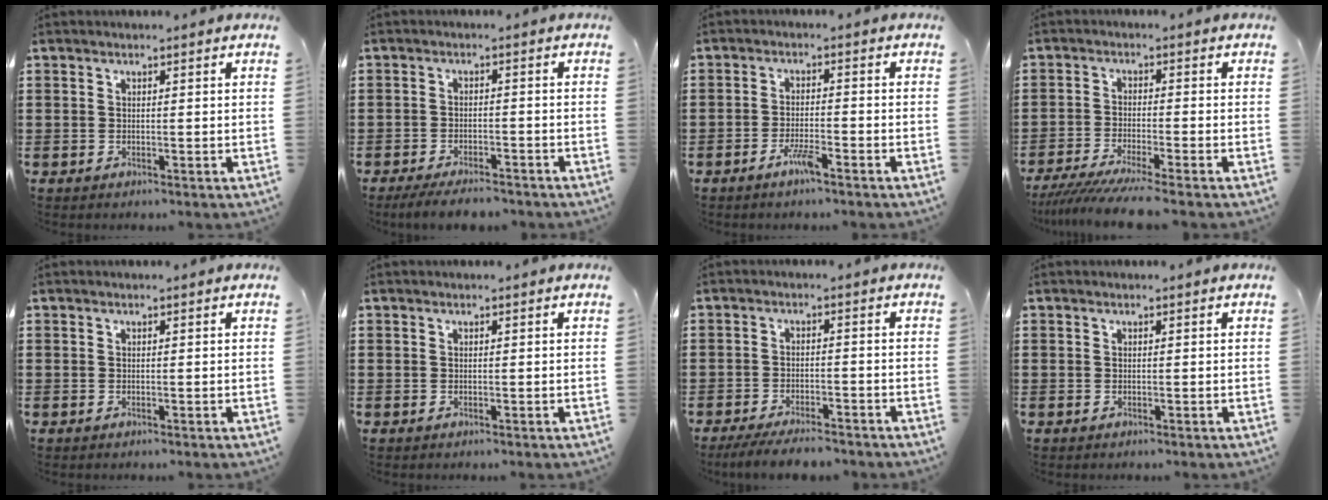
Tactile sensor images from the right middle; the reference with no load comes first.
{"total": 3.7, "force": [-3.4, 0.6, 1.4], "torque": [-0.029, -0.001, -0.068]}
{"total": 3.6, "force": [-2.4, 0.5, 2.5], "torque": [-0.057, -0.001, -0.048]}
{"total": 5.0, "force": [-4.5, -0.3, 2.1], "torque": [-0.057, -0.025, -0.090]}
{"total": 0.0}
{"total": 0.0}
{"total": 4.2, "force": [-3.9, 0.5, 1.6], "torque": [-0.032, -0.004, -0.076]}
{"total": 0.0}